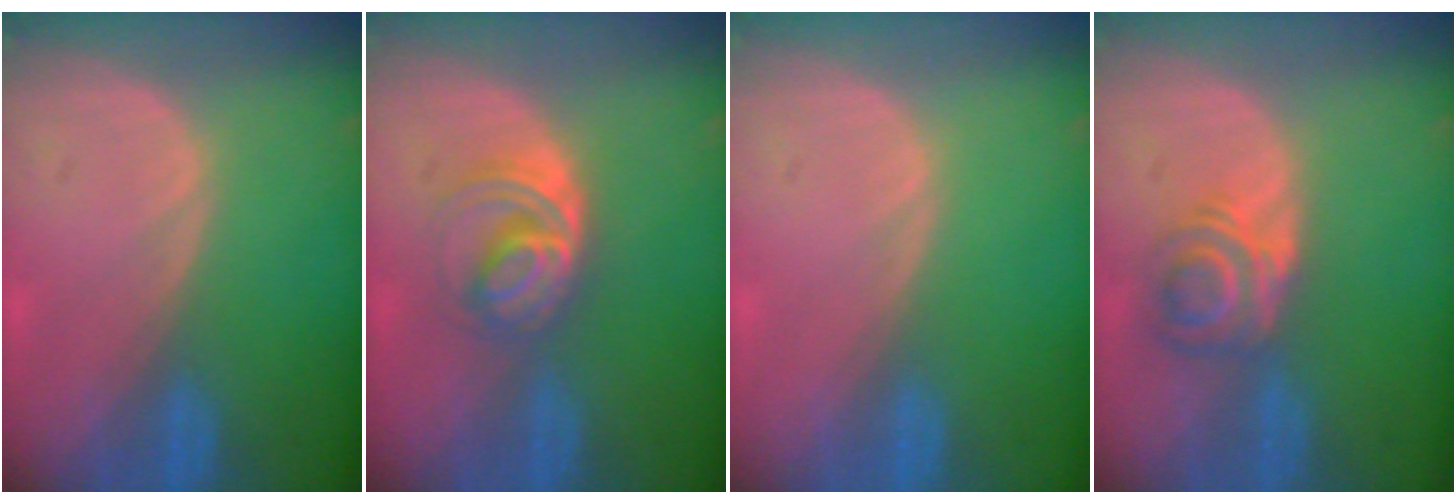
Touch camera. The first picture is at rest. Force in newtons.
{"total": 6.1, "press": 5.3, "slide": 3.0}
{"total": 0.0}
{"total": 5.8, "press": 4.9, "slide": 3.2}